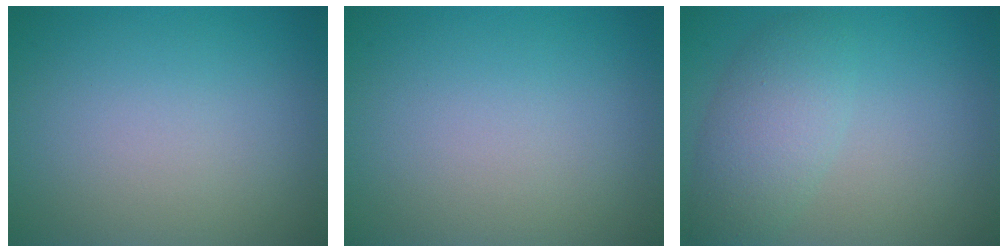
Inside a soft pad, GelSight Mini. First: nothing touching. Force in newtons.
{"total": 0.0}
{"total": 4.0, "press": 4.0, "slide": 0.2}